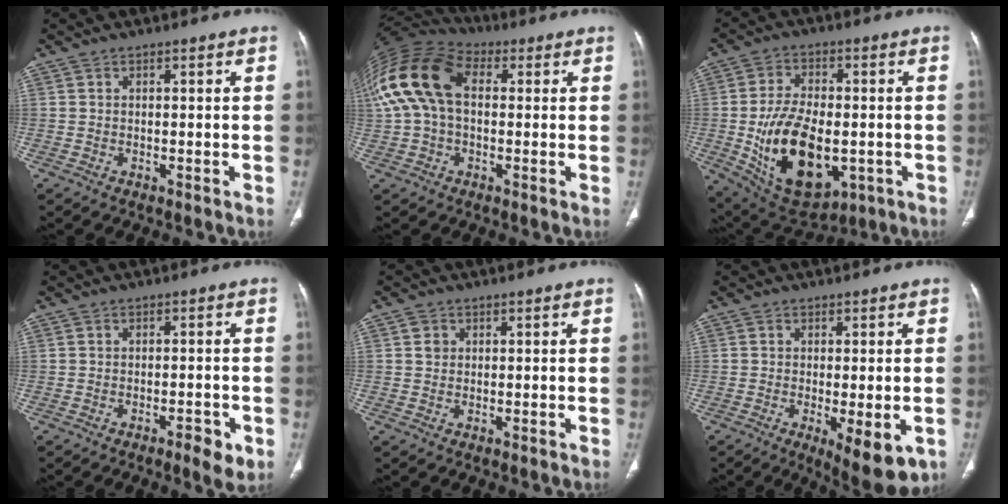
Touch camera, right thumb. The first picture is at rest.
{"total": 17.3, "force": [2.5, 11.2, 13.0], "torque": [-0.281, 0.043, 0.039]}
{"total": 19.1, "force": [-3.6, 10.9, 15.3], "torque": [-0.252, -0.003, -0.034]}
{"total": 4.0, "force": [-1.9, 1.2, 3.3], "torque": [-0.044, 0.003, -0.026]}
{"total": 1.8, "force": [0.5, 1.6, 0.6], "torque": [-0.005, -0.001, 0.009]}
{"total": 8.9, "force": [-3.0, 3.0, 7.8], "torque": [-0.107, -0.018, -0.037]}